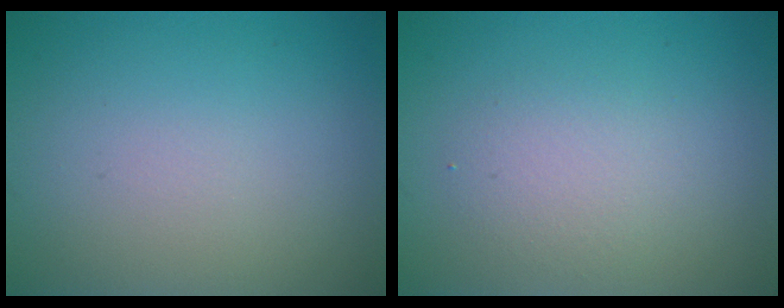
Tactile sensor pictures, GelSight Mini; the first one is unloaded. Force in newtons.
{"total": 2.2, "press": 2.2, "slide": 0.1}